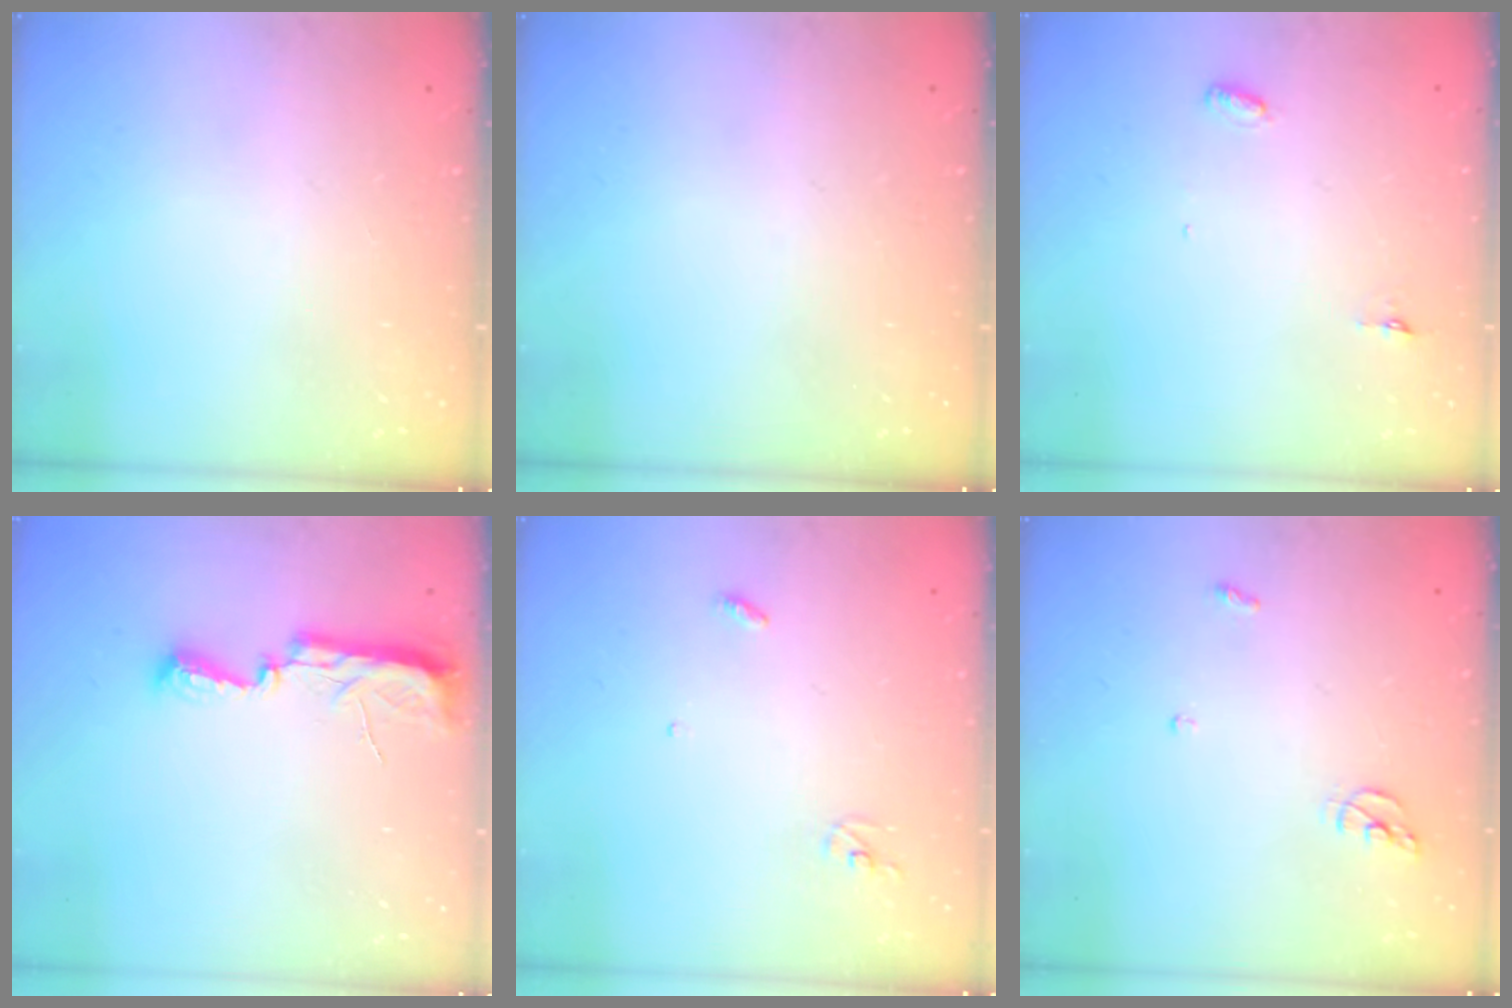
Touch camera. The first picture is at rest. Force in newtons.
{"total": 0.0}
{"total": 3.0, "press": 2.8, "slide": 0.9}
{"total": 9.8, "press": 8.8, "slide": 4.4}
{"total": 3.0, "press": 2.9, "slide": 0.2}
{"total": 5.5, "press": 5.5, "slide": 0.2}